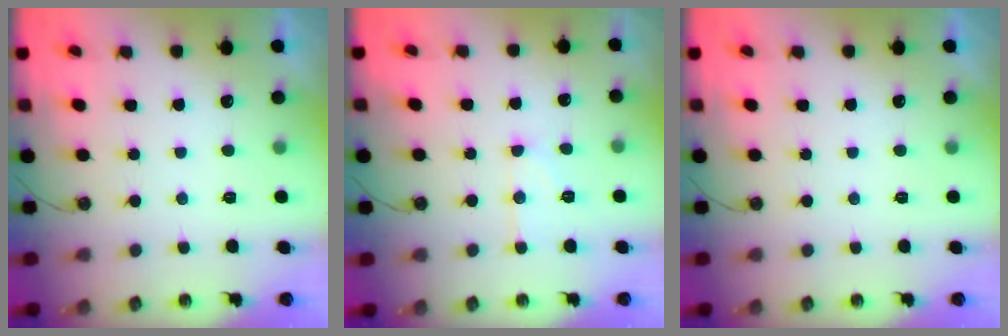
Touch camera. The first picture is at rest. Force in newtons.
{"total": 9.2, "press": 9.2, "slide": 0.8}
{"total": 0.0}